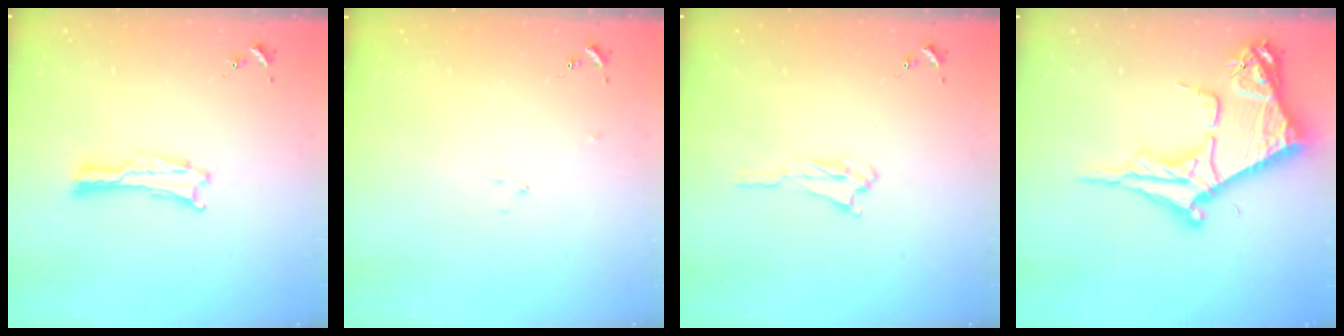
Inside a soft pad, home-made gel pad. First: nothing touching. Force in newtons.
{"total": 2.9, "press": 2.9, "slide": 0.3}
{"total": 2.5, "press": 2.5, "slide": 0.3}
{"total": 11.6, "press": 11.5, "slide": 1.1}